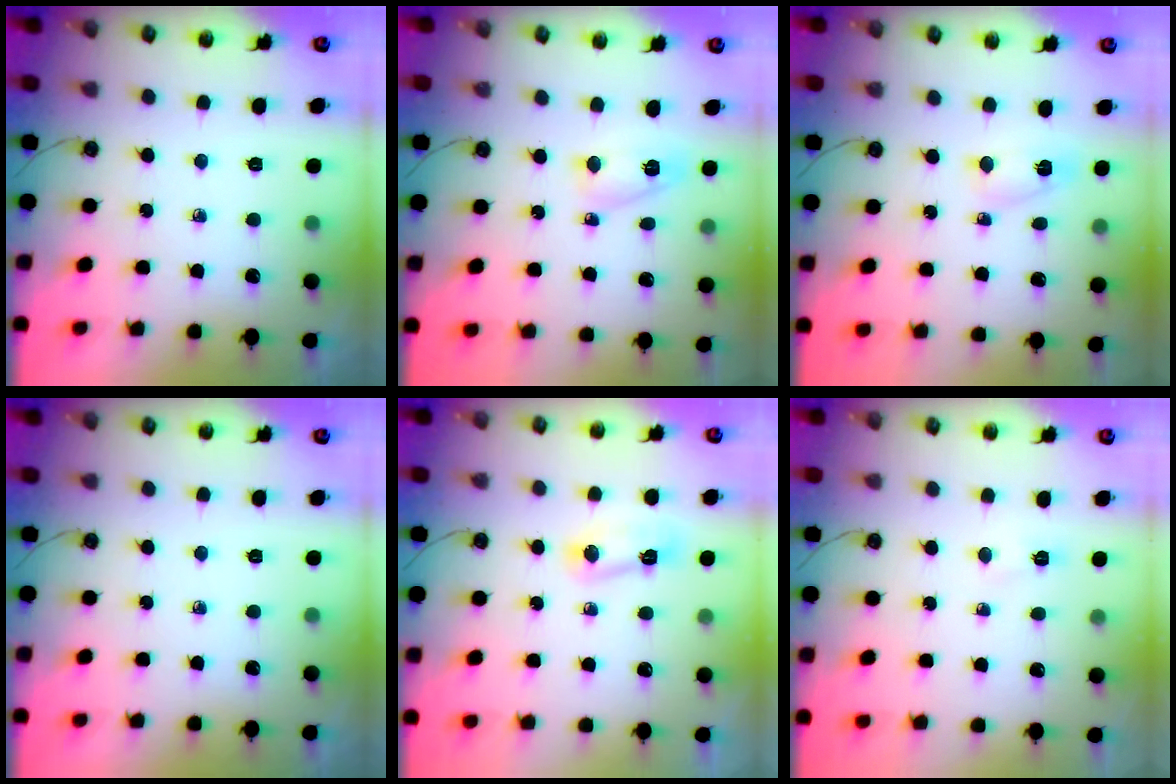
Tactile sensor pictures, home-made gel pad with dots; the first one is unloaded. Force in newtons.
{"total": 4.4, "press": 4.4, "slide": 0.4}
{"total": 3.1, "press": 3.1, "slide": 0.3}
{"total": 0.0}
{"total": 5.3, "press": 5.3, "slide": 0.7}
{"total": 3.4, "press": 3.4, "slide": 0.5}